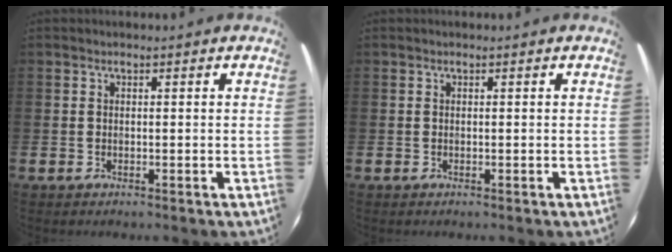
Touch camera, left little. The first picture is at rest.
{"total": 0.0}